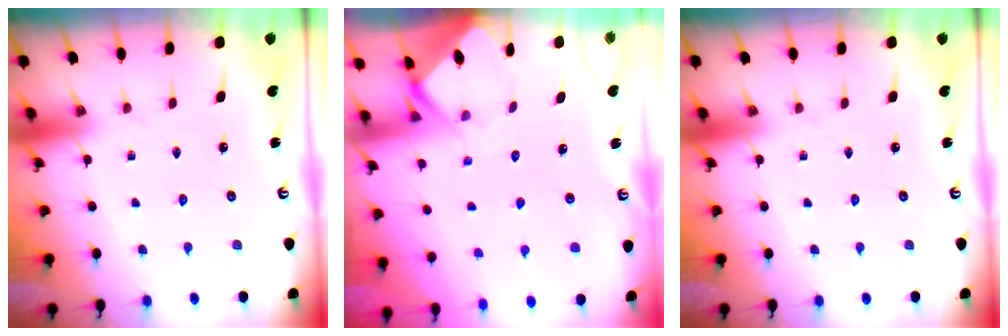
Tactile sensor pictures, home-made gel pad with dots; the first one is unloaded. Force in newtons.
{"total": 3.0, "press": 3.0, "slide": 0.2}
{"total": 0.0}